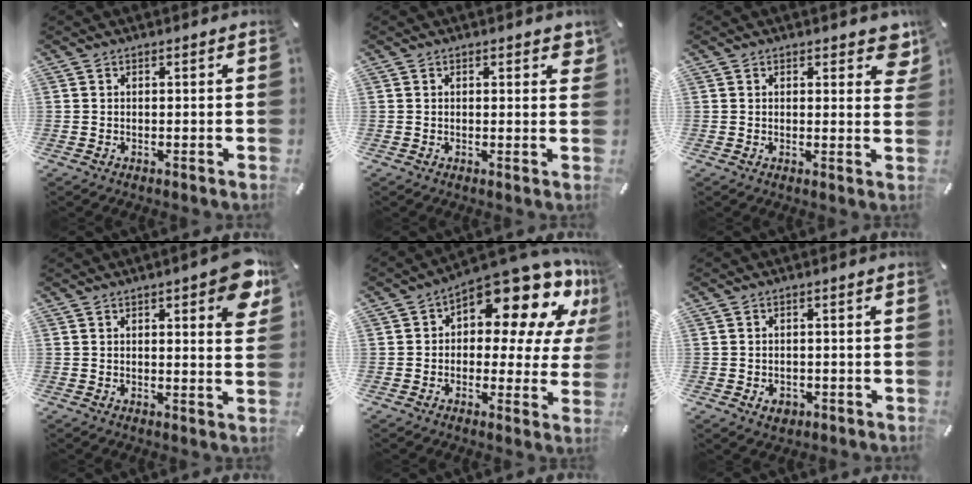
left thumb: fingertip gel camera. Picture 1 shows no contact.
{"total": 1.6, "force": [0.9, 0.8, 1.1], "torque": [-0.007, -0.002, 0.011]}
{"total": 4.5, "force": [2.6, 2.5, 2.7], "torque": [-0.011, -0.013, 0.037]}
{"total": 7.9, "force": [4.0, 2.6, 6.2], "torque": [-0.077, -0.019, 0.063]}
{"total": 16.6, "force": [10.4, 7.6, 10.5], "torque": [-0.150, -0.088, 0.176]}
{"total": 2.9, "force": [-1.2, 2.2, 1.3], "torque": [-0.021, 0.004, -0.020]}